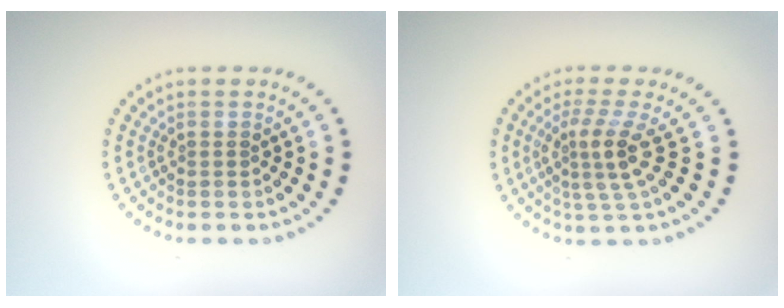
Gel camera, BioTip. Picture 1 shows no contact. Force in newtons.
{"total": 3.3, "press": 2.4, "slide": 2.2}